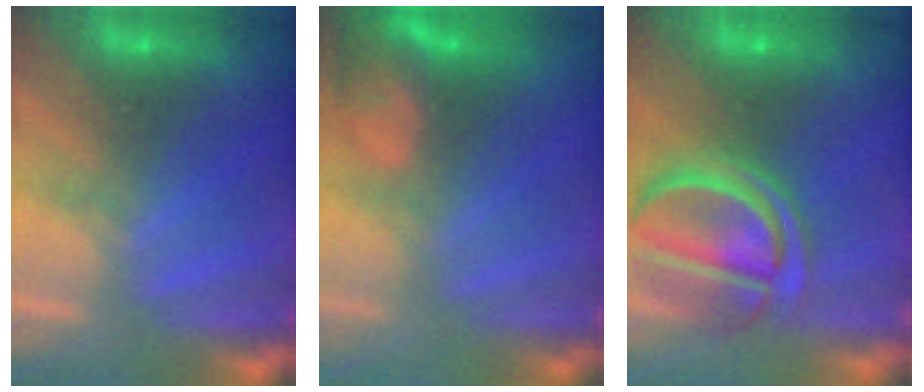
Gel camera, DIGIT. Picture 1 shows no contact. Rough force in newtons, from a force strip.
{"total": 5.8}
{"total": 6.9}